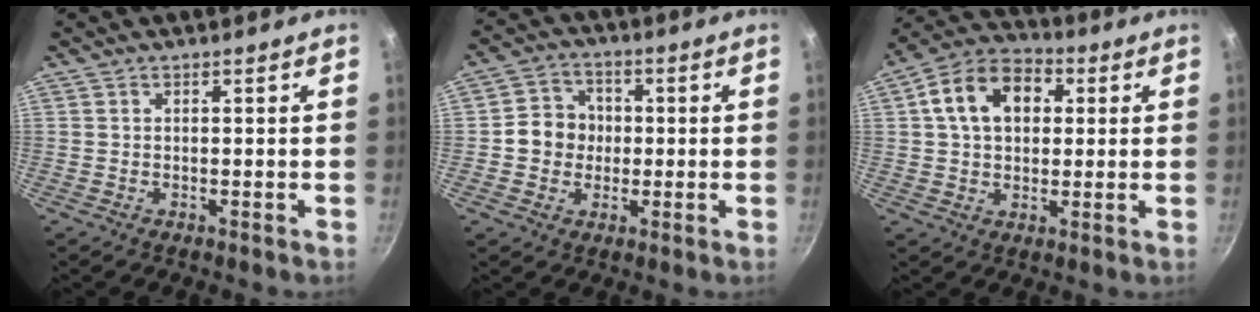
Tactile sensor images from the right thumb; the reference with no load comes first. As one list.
[{"total": 7.4, "force": [-0.2, 6.8, 3.0], "torque": [-0.018, 0.014, -0.017]}, {"total": 13.4, "force": [3.2, 9.5, 8.9], "torque": [-0.124, 0.020, 0.036]}]